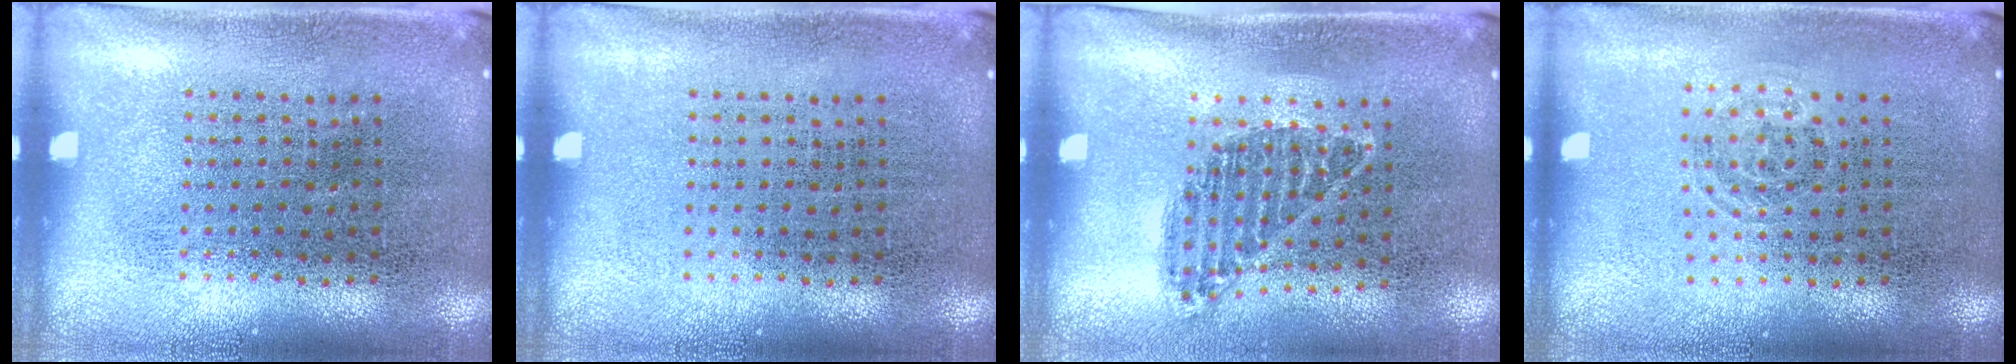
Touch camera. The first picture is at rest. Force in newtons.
{"total": 0.0}
{"total": 1.0, "press": 0.8, "slide": 0.5}
{"total": 0.8, "press": 0.6, "slide": 0.6}